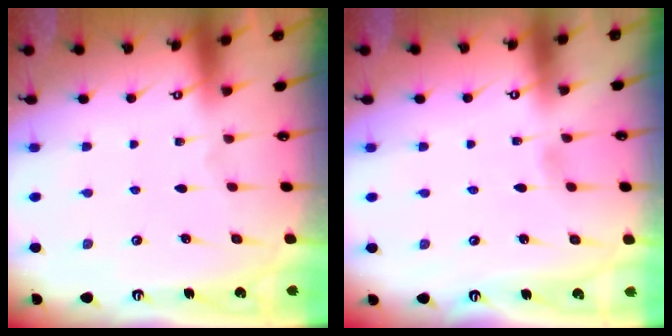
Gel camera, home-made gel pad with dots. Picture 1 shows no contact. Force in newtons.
{"total": 2.1, "press": 2.1, "slide": 0.3}